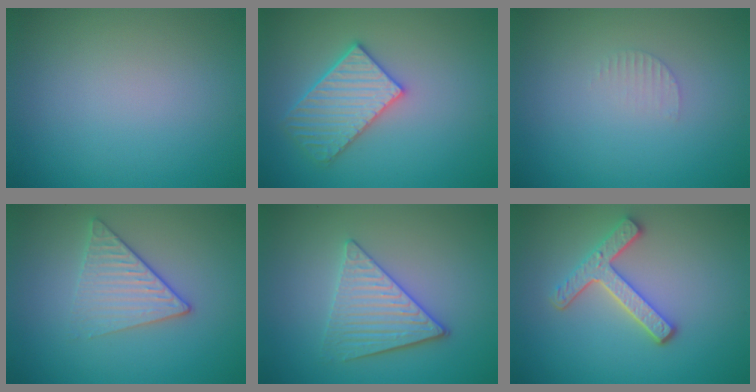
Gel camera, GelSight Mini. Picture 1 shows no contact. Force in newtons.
{"total": 4.0, "press": 3.8, "slide": 1.4}
{"total": 0.8, "press": 0.8, "slide": 0.2}
{"total": 3.3, "press": 2.9, "slide": 1.5}
{"total": 3.9, "press": 3.5, "slide": 1.7}
{"total": 3.8, "press": 3.1, "slide": 2.1}